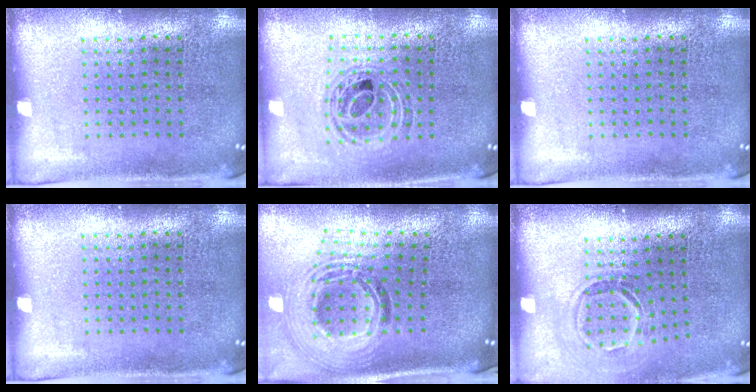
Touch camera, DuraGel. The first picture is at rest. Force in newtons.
{"total": 0.8, "press": 0.8, "slide": 0.1}
{"total": 0.0}
{"total": 0.0}
{"total": 2.1, "press": 1.6, "slide": 1.4}
{"total": 1.6, "press": 1.1, "slide": 1.2}